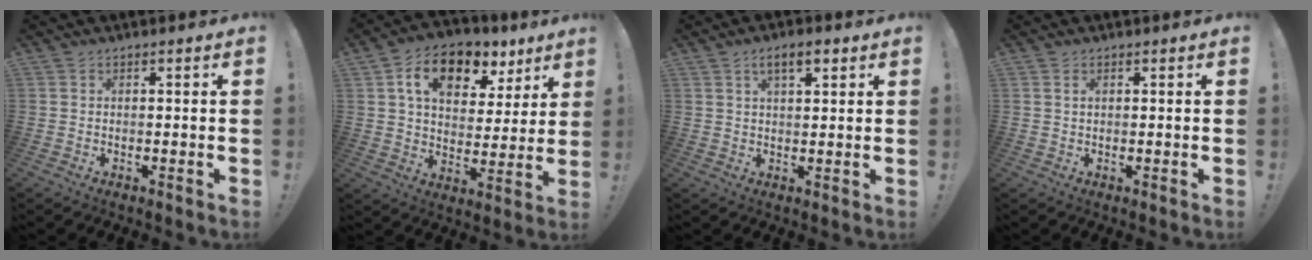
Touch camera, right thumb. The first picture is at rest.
{"total": 14.5, "force": [7.8, 8.8, 8.4], "torque": [-0.130, -0.033, 0.139]}
{"total": 5.2, "force": [2.7, 1.9, 4.1], "torque": [-0.065, -0.006, 0.044]}
{"total": 1.0, "force": [0.5, 0.4, 0.9], "torque": [-0.010, -0.002, 0.006]}